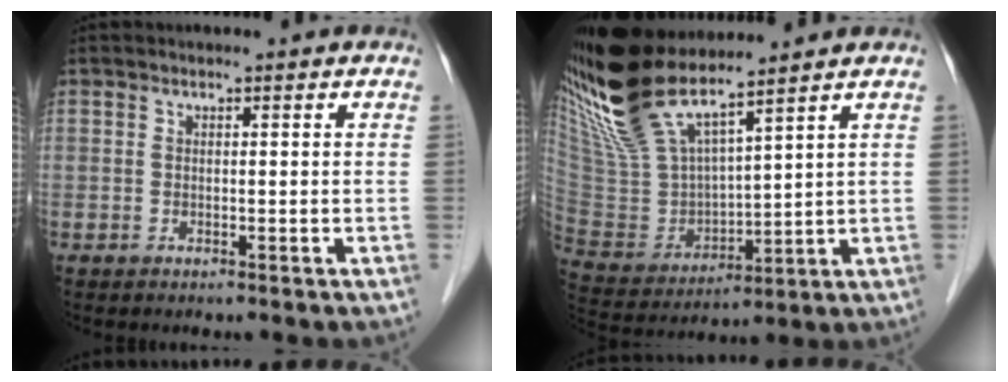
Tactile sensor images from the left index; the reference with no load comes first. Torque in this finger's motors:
{"motor_torque": [0.45, -0.54, 0.21, 0.06]}